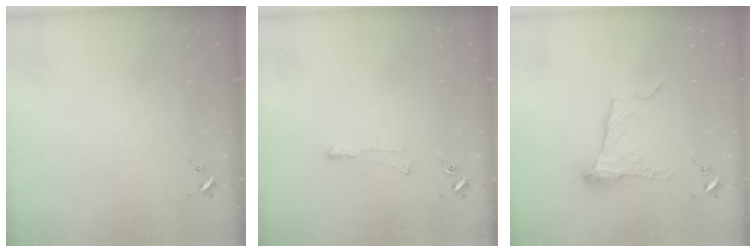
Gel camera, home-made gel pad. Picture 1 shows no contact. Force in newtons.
{"total": 4.2, "press": 4.2, "slide": 0.5}
{"total": 13.1, "press": 13.1, "slide": 0.9}